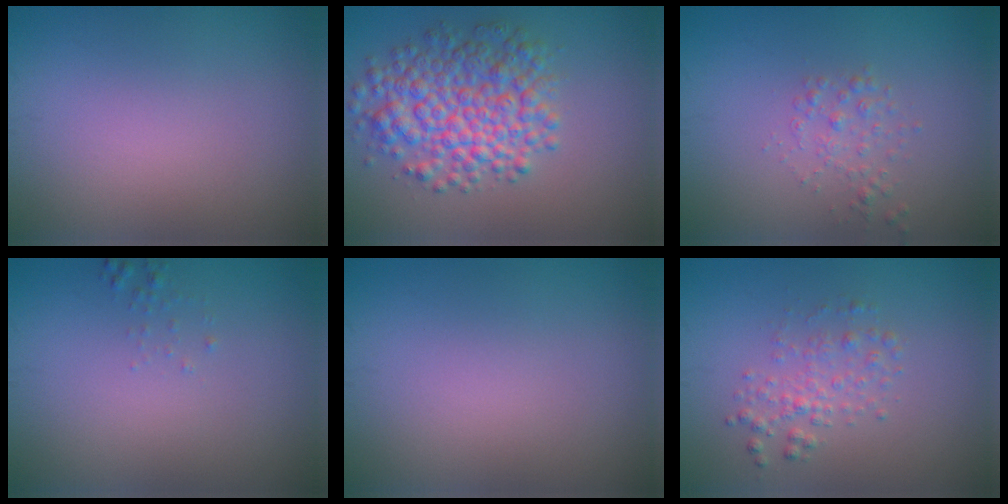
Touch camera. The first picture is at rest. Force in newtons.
{"total": 6.8, "press": 6.8, "slide": 0.2}
{"total": 1.4, "press": 1.4, "slide": 0.1}
{"total": 0.5, "press": 0.5, "slide": 0.0}
{"total": 0.0}
{"total": 2.0, "press": 2.0, "slide": 0.1}